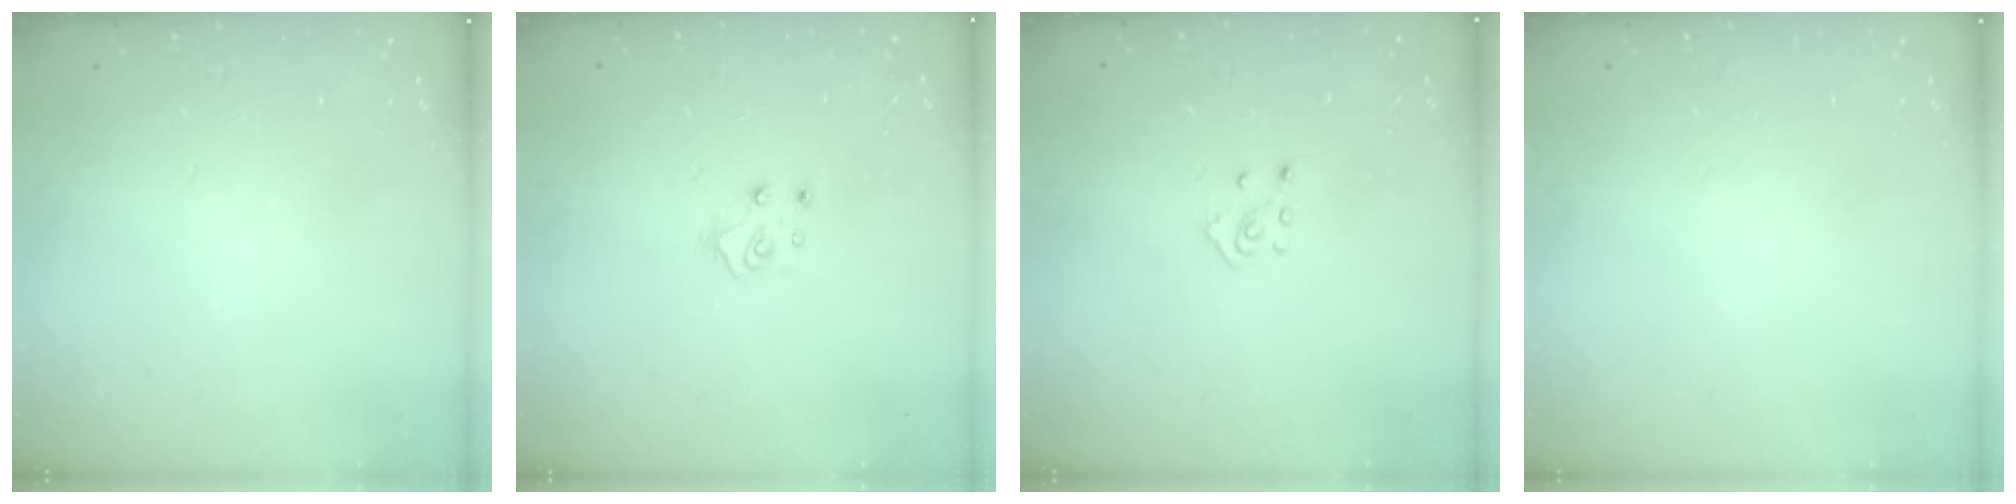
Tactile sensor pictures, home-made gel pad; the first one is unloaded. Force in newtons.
{"total": 4.3, "press": 4.3, "slide": 0.4}
{"total": 3.3, "press": 3.3, "slide": 0.3}
{"total": 0.0}